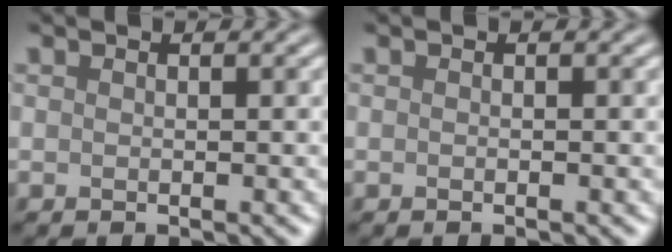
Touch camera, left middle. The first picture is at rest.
{"total": 0.0}